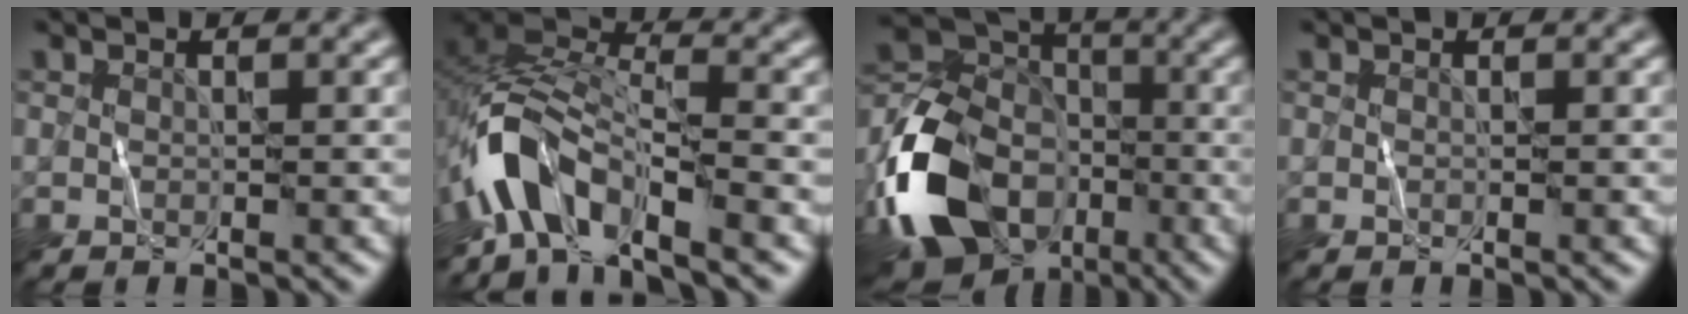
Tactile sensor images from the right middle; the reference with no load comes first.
{"total": 6.3, "force": [-4.3, 2.4, 4.0], "torque": [-0.068, 0.008, -0.097]}
{"total": 12.9, "force": [-5.8, 9.0, 7.2], "torque": [-0.161, -0.015, -0.122]}
{"total": 0.0}